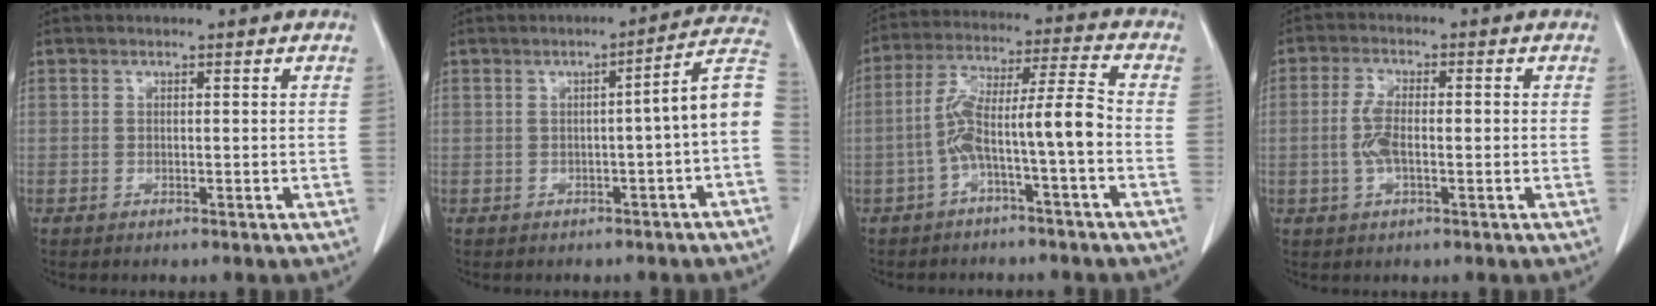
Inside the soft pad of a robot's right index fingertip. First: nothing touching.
{"total": 7.5, "force": [-1.3, -0.2, 7.4], "torque": [-0.083, 0.022, -0.024]}
{"total": 9.4, "force": [-2.9, 0.1, 8.9], "torque": [-0.165, 0.039, -0.050]}
{"total": 4.4, "force": [-0.5, 1.6, 4.0], "torque": [-0.096, 0.010, -0.009]}